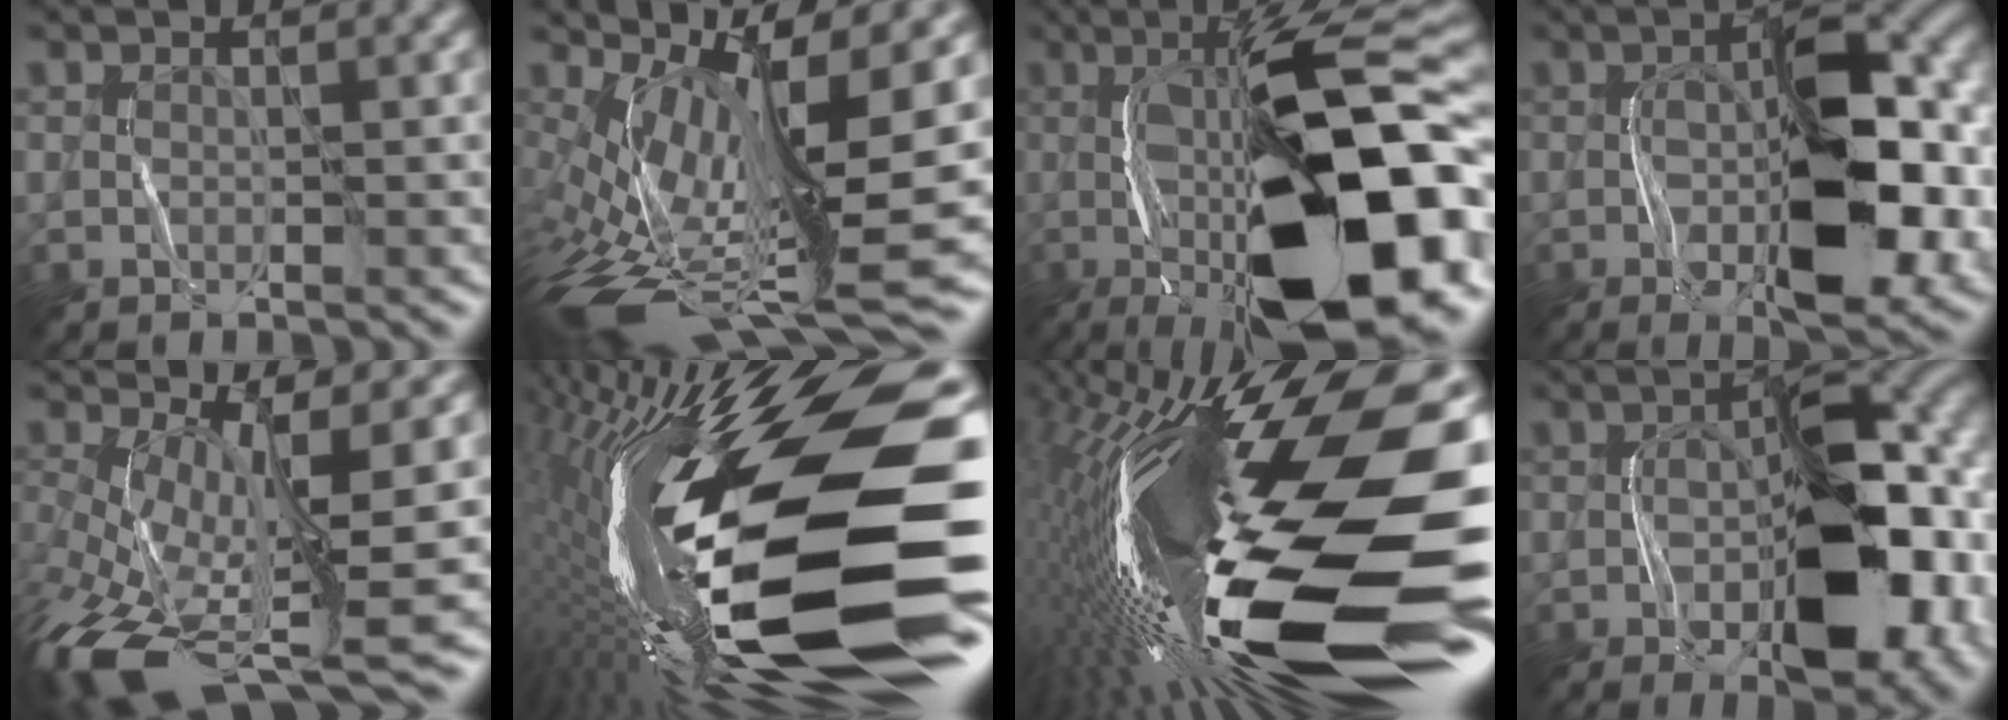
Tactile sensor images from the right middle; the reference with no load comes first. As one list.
[{"total": 14.4, "force": [-1.6, 4.3, 13.7], "torque": [-0.240, -0.021, -0.008]}, {"total": 18.0, "force": [-3.2, 6.2, 16.6], "torque": [-0.256, 0.025, -0.060]}, {"total": 11.5, "force": [-2.3, 4.8, 10.1], "torque": [-0.158, 0.005, -0.036]}, {"total": 12.5, "force": [-4.4, 3.9, 11.1], "torque": [-0.220, -0.030, -0.066]}, {"total": 21.3, "force": [-3.8, 5.2, 20.3], "torque": [-0.358, -0.002, -0.082]}, {"total": 21.7, "force": [-3.9, 5.9, 20.5], "torque": [-0.374, -0.021, -0.079]}, {"total": 12.1, "force": [-3.2, 5.5, 10.3], "torque": [-0.148, 0.003, -0.056]}]